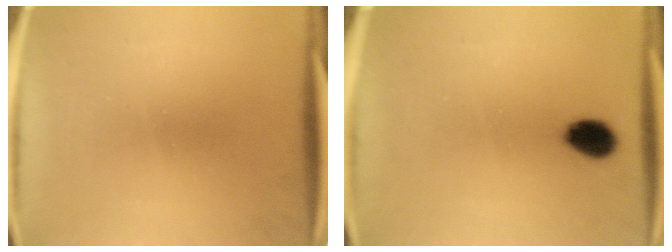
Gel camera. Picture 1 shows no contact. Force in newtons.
{"total": 5.5}